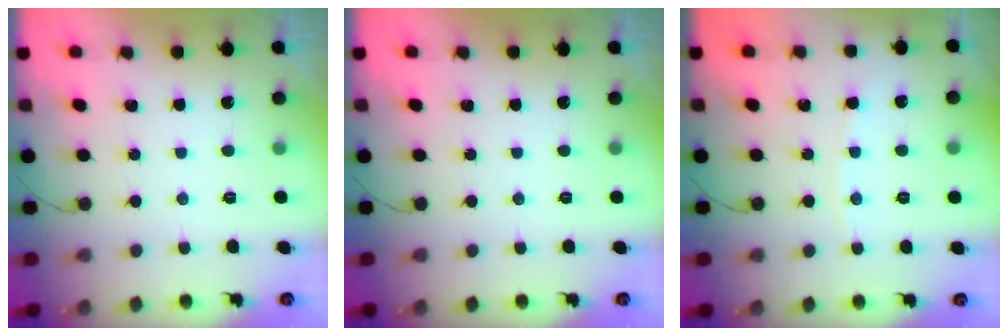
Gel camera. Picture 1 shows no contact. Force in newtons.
{"total": 0.0}
{"total": 2.6, "press": 2.6, "slide": 0.2}